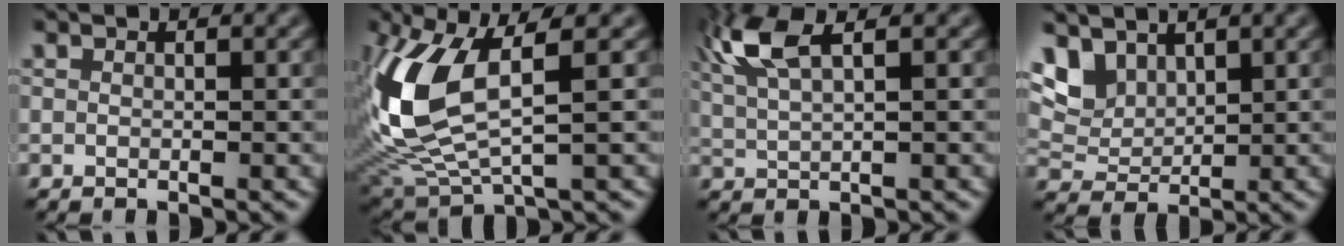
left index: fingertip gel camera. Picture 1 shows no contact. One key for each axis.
{"total": 9.6, "fx": 1.6, "fy": 3.9, "fz": 8.6, "tx": -0.212, "ty": -0.005, "tz": 0.035}
{"total": 5.8, "fx": 3.0, "fy": 1.8, "fz": 4.6, "tx": -0.102, "ty": 0.019, "tz": 0.063}
{"total": 4.4, "fx": 2.9, "fy": 2.5, "fz": 2.1, "tx": -0.053, "ty": -0.001, "tz": 0.058}